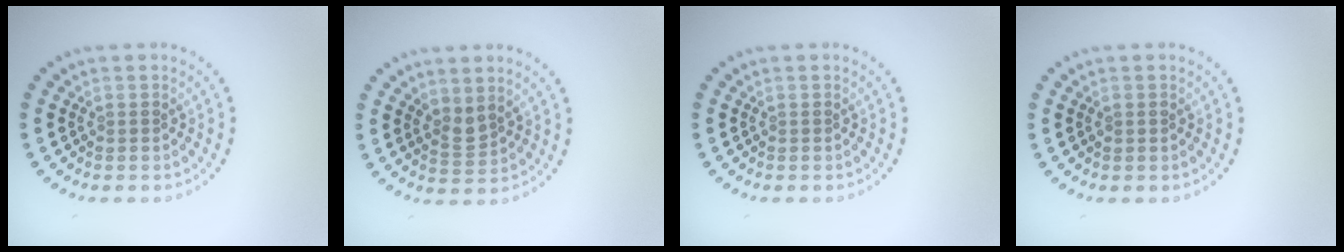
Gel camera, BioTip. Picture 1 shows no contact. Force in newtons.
{"total": 1.8, "press": 1.4, "slide": 1.2}
{"total": 0.0}
{"total": 0.7, "press": 0.6, "slide": 0.2}